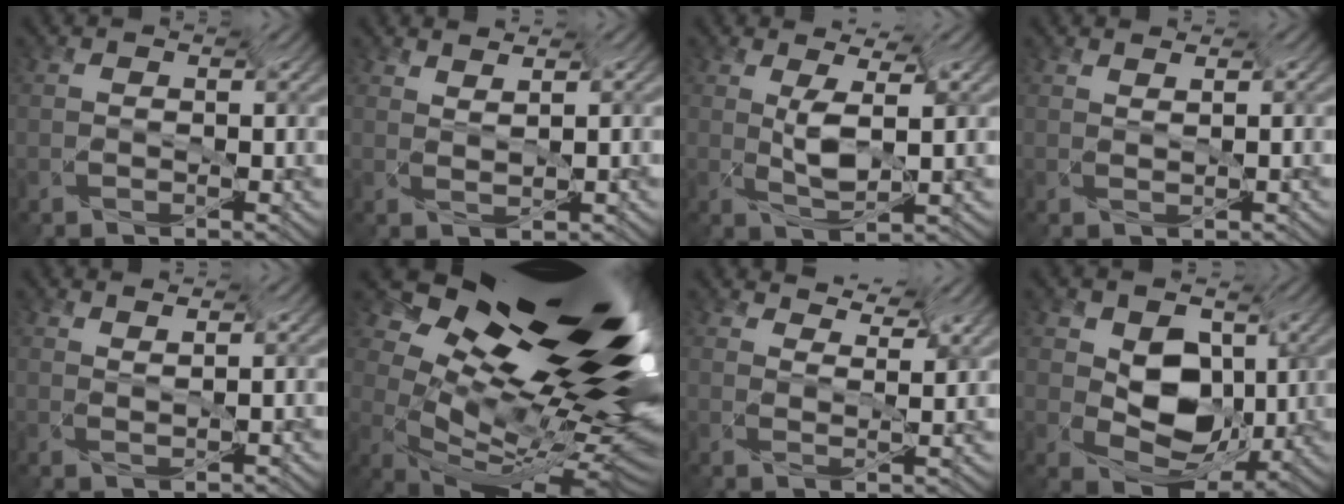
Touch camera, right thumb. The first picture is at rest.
{"total": 2.7, "force": [2.5, -0.2, 1.1], "torque": [-0.019, -0.011, 0.043]}
{"total": 3.4, "force": [-0.1, 0.8, 3.3], "torque": [-0.075, 0.000, 0.005]}
{"total": 1.5, "force": [1.4, -0.4, 0.2], "torque": [-0.002, -0.006, 0.025]}
{"total": 2.1, "force": [1.9, -0.2, 0.7], "torque": [-0.011, -0.009, 0.034]}
{"total": 14.0, "force": [3.7, 5.0, 12.5], "torque": [-0.183, 0.016, 0.071]}
{"total": 2.8, "force": [2.8, -0.5, 0.5], "torque": [-0.024, 0.004, 0.051]}
{"total": 9.0, "force": [-1.9, 6.3, 6.2], "torque": [-0.104, -0.012, -0.016]}